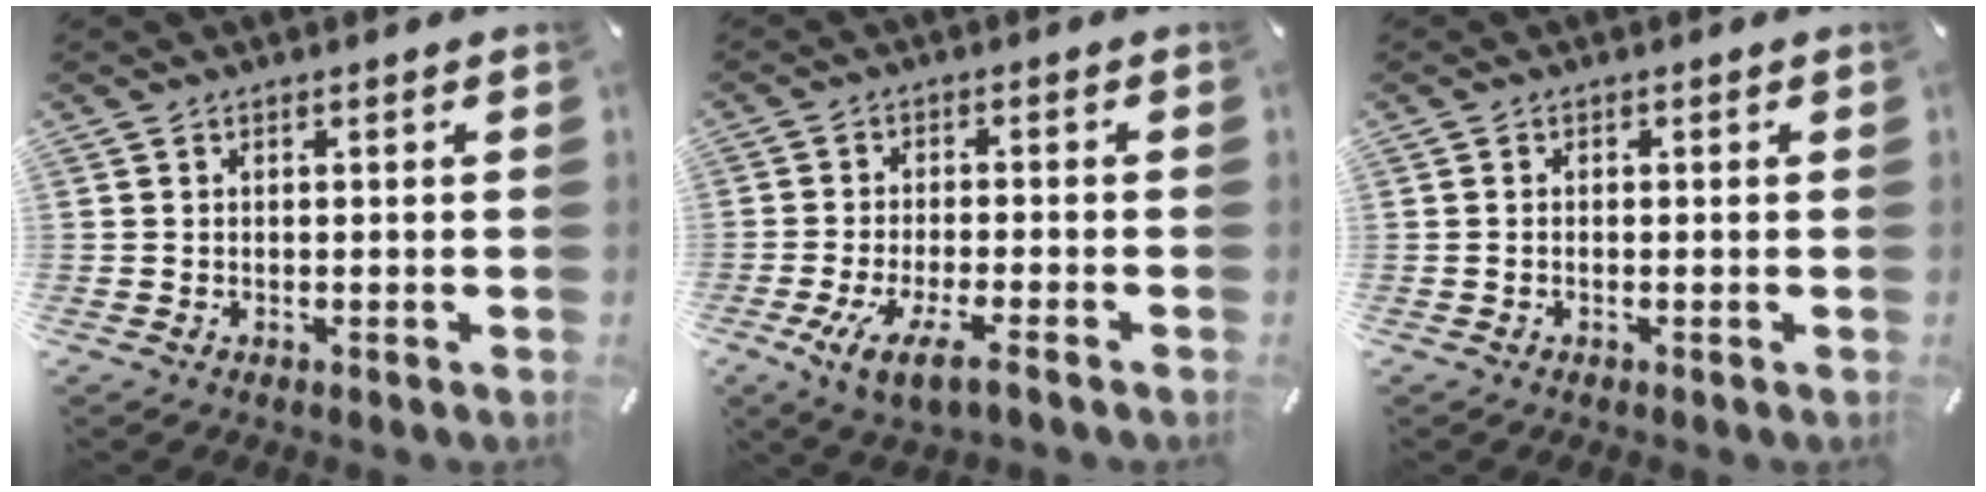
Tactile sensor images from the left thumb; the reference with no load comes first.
{"total": 8.0, "force": [-4.3, 1.6, 6.6], "torque": [-0.136, -0.001, -0.079]}
{"total": 0.7, "force": [-0.2, 0.3, 0.5], "torque": [-0.012, 0.000, -0.004]}